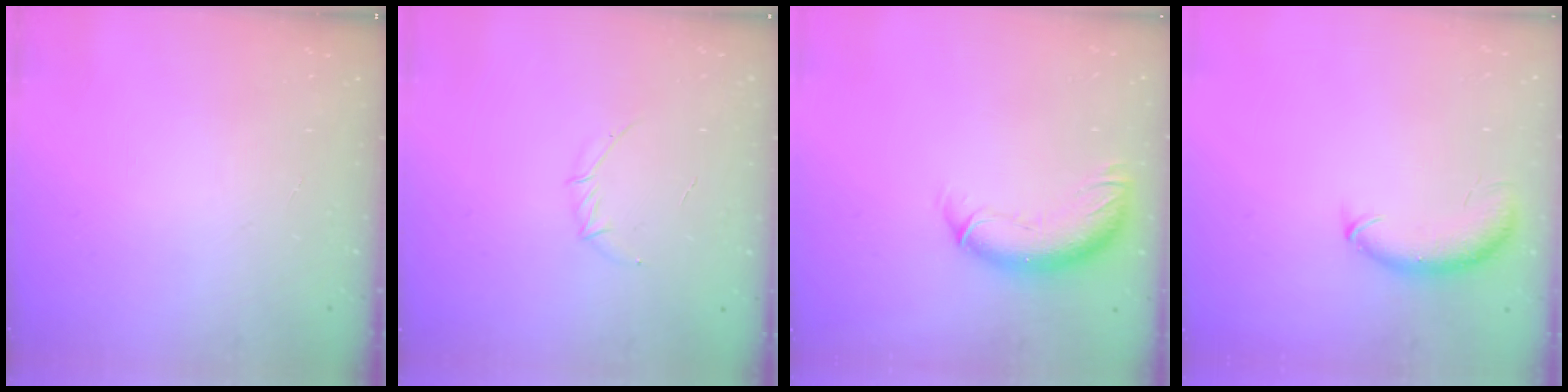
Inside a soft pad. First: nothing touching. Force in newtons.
{"total": 4.1, "press": 3.9, "slide": 1.0}
{"total": 11.5, "press": 11.2, "slide": 2.6}
{"total": 8.7, "press": 8.6, "slide": 1.6}